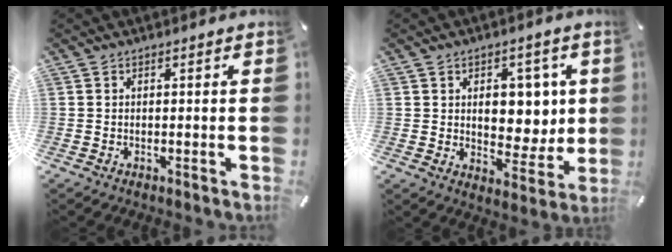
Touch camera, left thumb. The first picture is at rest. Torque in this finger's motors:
{"motor_torque": [1.44, 2.14, 1.01, -0.32, 0.28]}